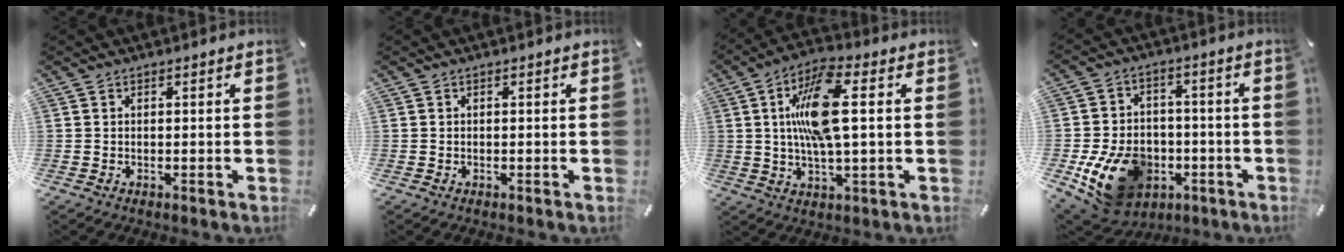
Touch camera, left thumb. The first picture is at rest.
{"total": 0.0}
{"total": 14.1, "force": [2.1, 4.7, 13.1], "torque": [-0.265, -0.002, 0.025]}
{"total": 16.1, "force": [-5.6, 12.0, 9.1], "torque": [-0.169, 0.027, -0.086]}